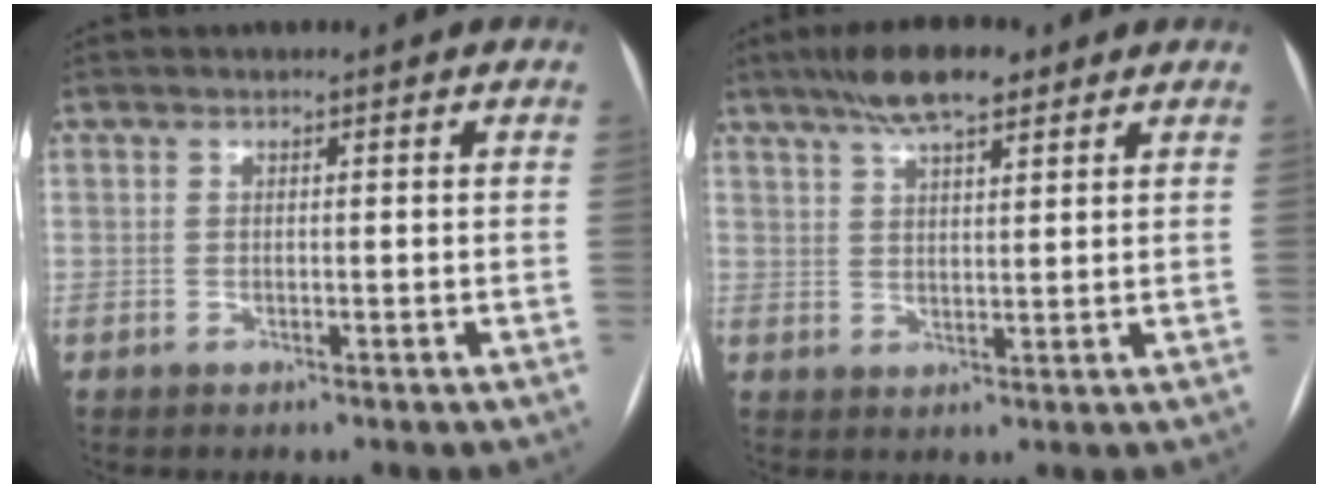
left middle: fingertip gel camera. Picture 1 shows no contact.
{"total": 7.8, "force": [5.6, 1.9, 5.1], "torque": [-0.096, 0.016, 0.094]}